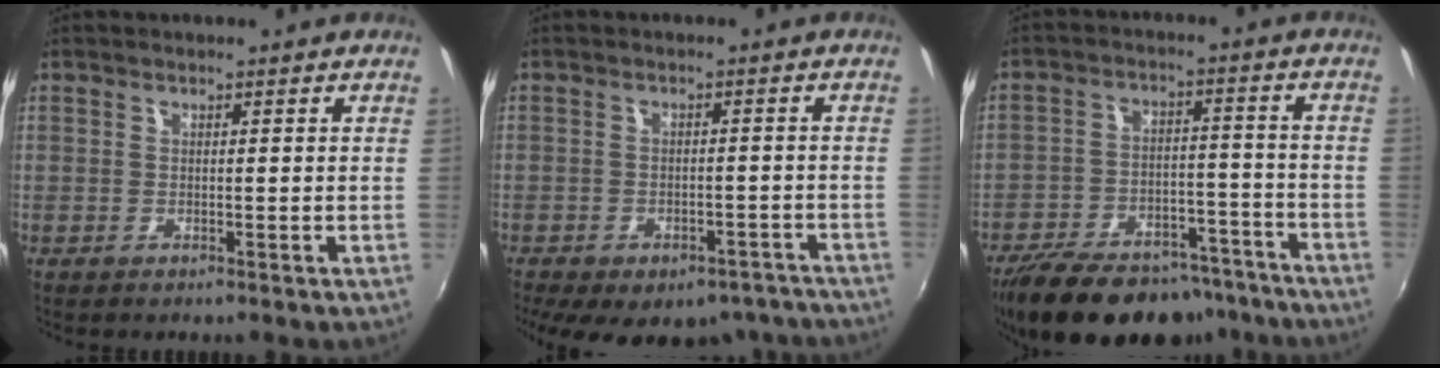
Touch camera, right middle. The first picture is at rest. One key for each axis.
{"total": 17.8, "fx": -13.6, "fy": 8.5, "fz": 7.8, "tx": -0.155, "ty": -0.014, "tz": -0.153}
{"total": 23.6, "fx": -19.0, "fy": 9.5, "fz": 10.2, "tx": -0.204, "ty": 0.005, "tz": -0.262}